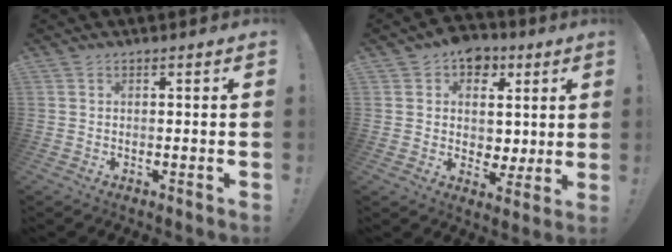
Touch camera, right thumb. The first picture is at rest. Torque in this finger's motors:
{"motor_torque": [0.57, 0.54, 0.08, 0.01, 0.00]}